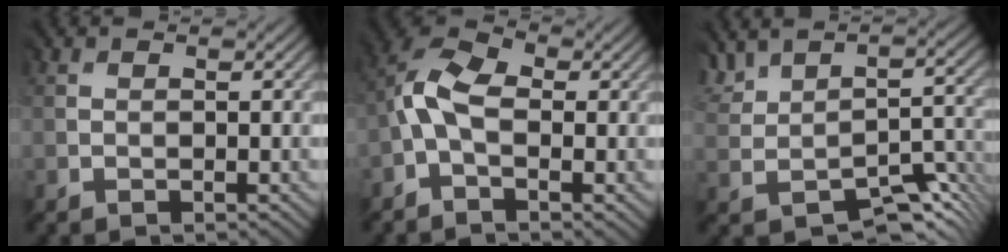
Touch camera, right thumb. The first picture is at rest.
{"total": 8.0, "force": [-0.1, 4.8, 6.4], "torque": [-0.158, 0.017, -0.014]}
{"total": 3.1, "force": [-0.2, 2.5, 1.9], "torque": [-0.026, -0.006, -0.005]}